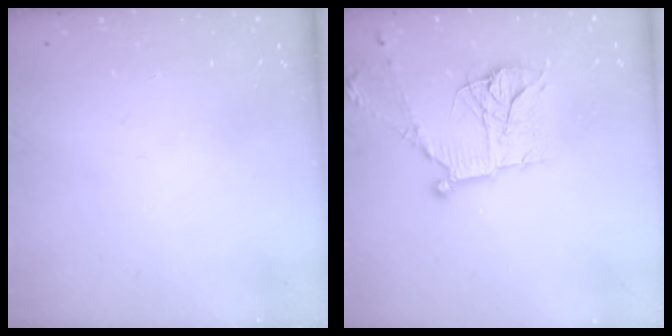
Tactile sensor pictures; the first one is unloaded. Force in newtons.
{"total": 16.6, "press": 16.6, "slide": 1.3}